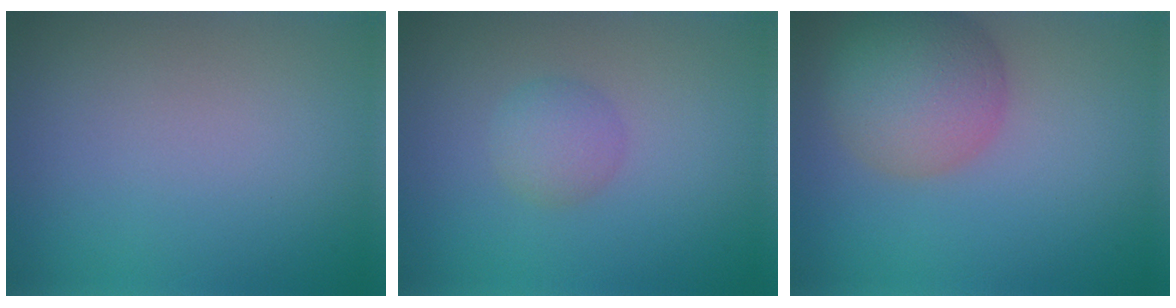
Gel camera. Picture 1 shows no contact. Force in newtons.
{"total": 1.9, "press": 1.9, "slide": 0.0}
{"total": 6.0, "press": 6.0, "slide": 0.4}